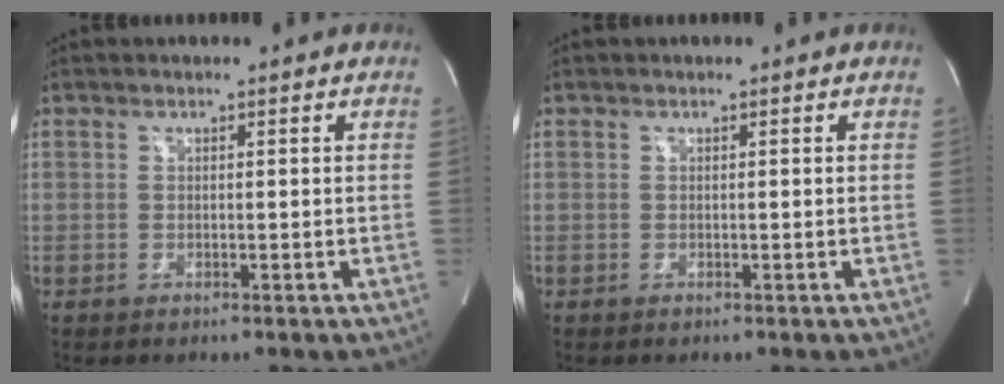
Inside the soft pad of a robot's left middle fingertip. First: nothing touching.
{"total": 0.0}